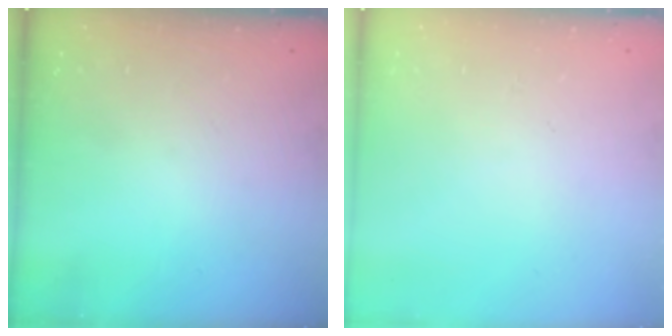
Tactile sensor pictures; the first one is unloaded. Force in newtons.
{"total": 0.0}